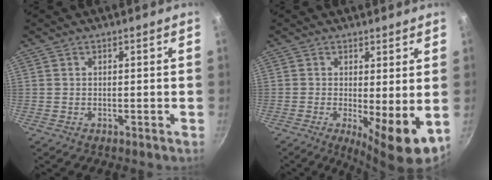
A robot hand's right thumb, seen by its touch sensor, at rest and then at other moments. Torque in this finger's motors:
{"motor_torque": [0.18, 1.14, 0.07, -0.04, 0.08]}